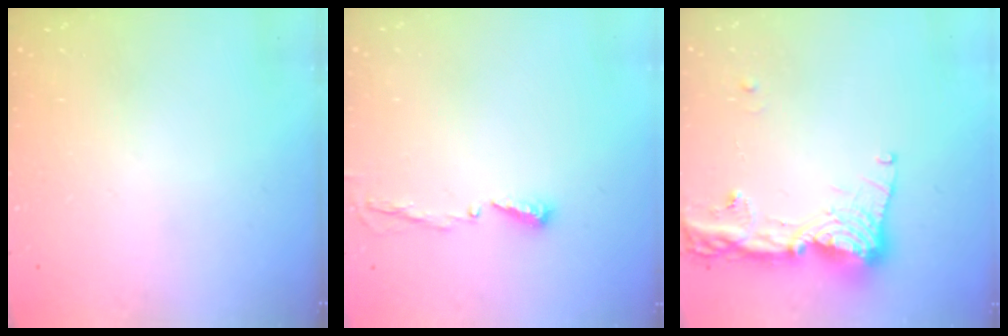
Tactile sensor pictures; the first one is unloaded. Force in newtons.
{"total": 3.6, "press": 3.6, "slide": 0.4}
{"total": 14.5, "press": 14.4, "slide": 1.7}